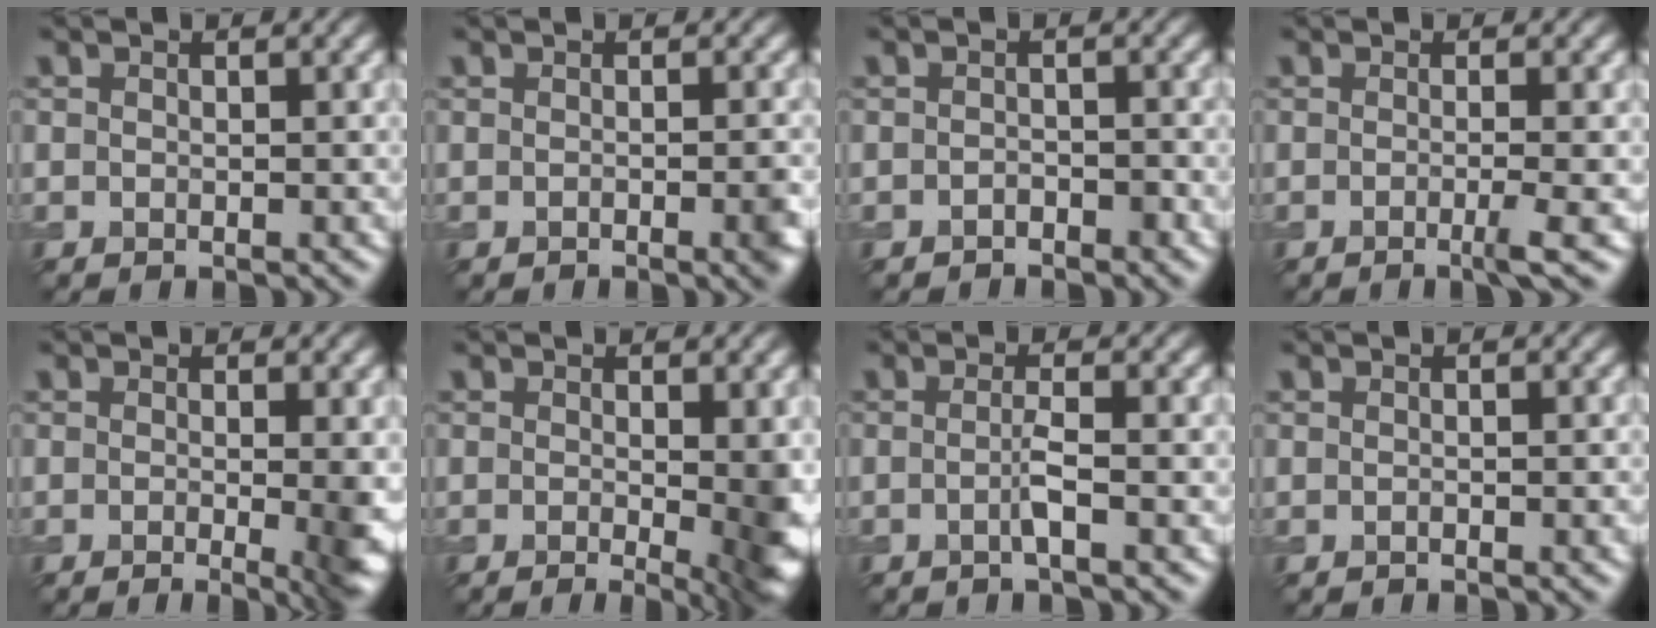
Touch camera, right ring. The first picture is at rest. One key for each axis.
{"total": 2.2, "fx": -0.8, "fy": 0.6, "fz": 1.9, "tx": -0.021, "ty": 0.000, "tz": -0.013}
{"total": 1.0, "fx": -0.9, "fy": 0.4, "fz": 0.3, "tx": -0.005, "ty": 0.004, "tz": -0.016}
{"total": 2.1, "fx": -0.5, "fy": 0.4, "fz": 2.0, "tx": -0.027, "ty": -0.006, "tz": -0.017}
{"total": 5.8, "fx": -0.8, "fy": 1.9, "fz": 5.5, "tx": -0.053, "ty": -0.008, "tz": -0.009}
{"total": 7.0, "fx": -0.8, "fy": 2.0, "fz": 6.7, "tx": -0.069, "ty": -0.010, "tz": -0.007}
{"total": 1.7, "fx": -0.4, "fy": 0.1, "fz": 1.6, "tx": -0.032, "ty": 0.001, "tz": -0.011}
{"total": 0.7, "fx": -0.3, "fy": 0.2, "fz": 0.5, "tx": -0.009, "ty": 0.001, "tz": -0.006}